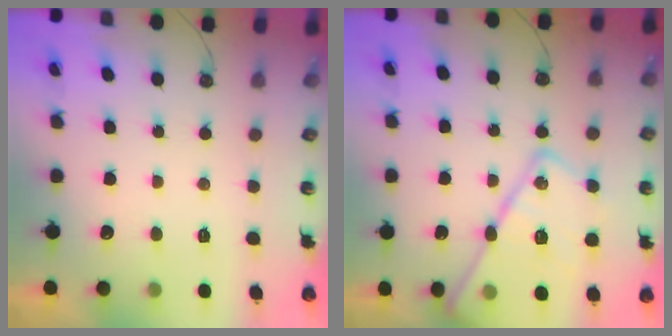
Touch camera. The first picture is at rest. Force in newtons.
{"total": 22.4, "press": 22.2, "slide": 2.4}